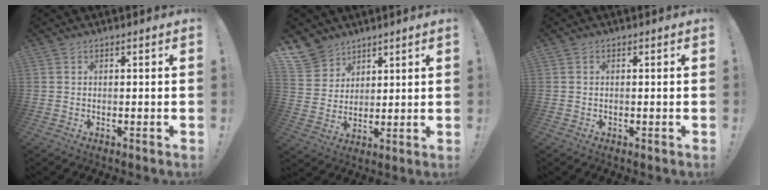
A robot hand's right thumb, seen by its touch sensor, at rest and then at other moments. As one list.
[{"total": 9.0, "force": [6.6, 5.9, 1.1], "torque": [-0.027, -0.050, 0.133]}, {"total": 0.0}]